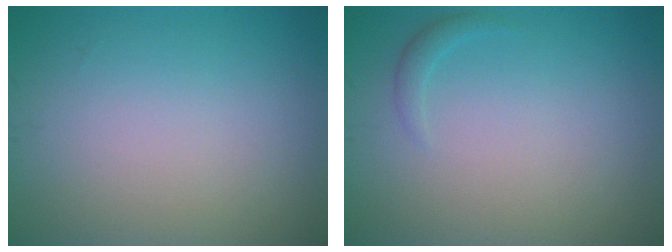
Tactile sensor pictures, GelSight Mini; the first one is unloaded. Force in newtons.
{"total": 0.9, "press": 0.9, "slide": 0.0}